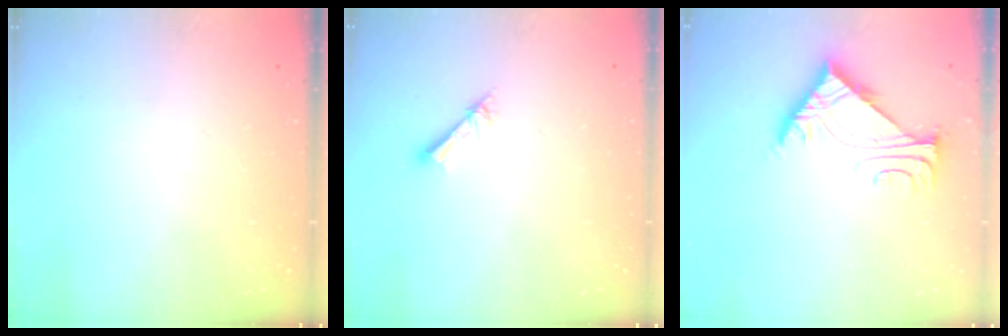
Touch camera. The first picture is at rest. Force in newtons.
{"total": 1.5, "press": 1.5, "slide": 0.1}
{"total": 6.2, "press": 6.2, "slide": 0.2}